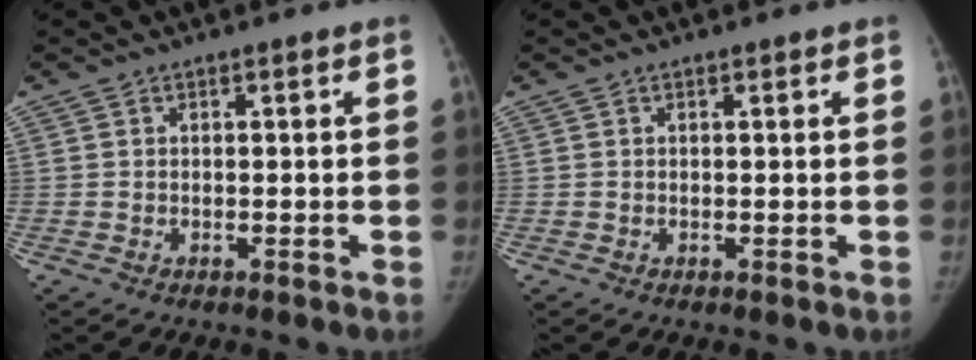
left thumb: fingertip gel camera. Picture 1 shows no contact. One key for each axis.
{"total": 0.0}